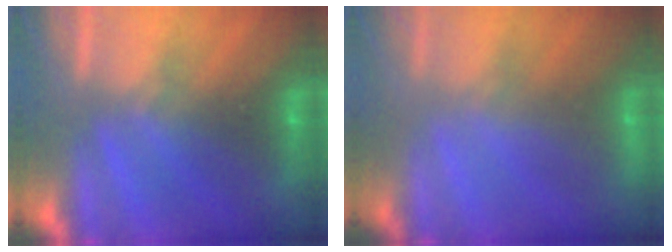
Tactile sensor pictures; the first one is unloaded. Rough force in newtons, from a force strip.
{"total": 2.2}